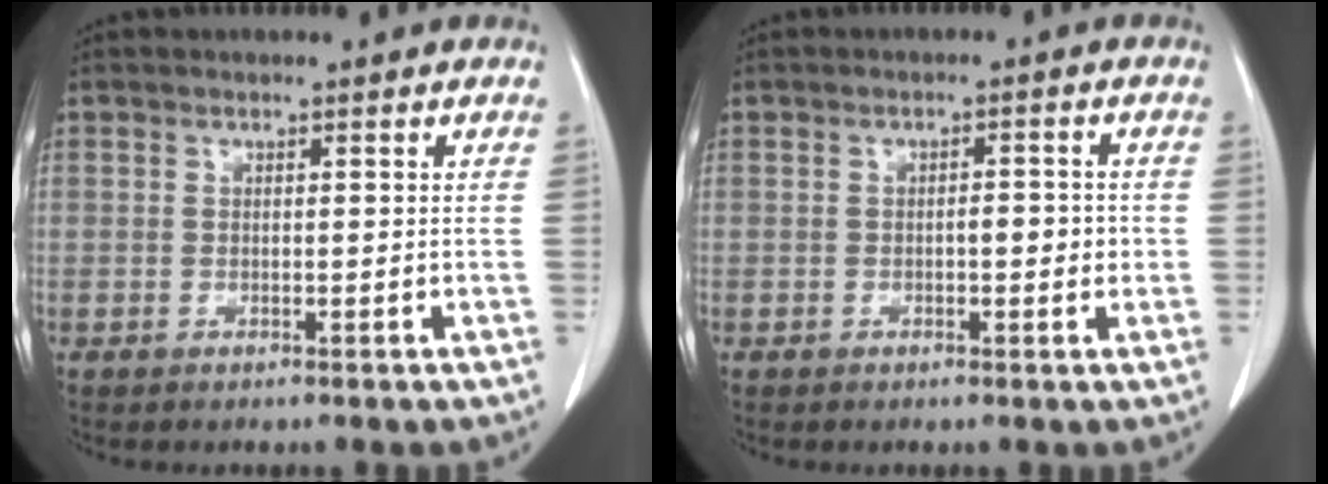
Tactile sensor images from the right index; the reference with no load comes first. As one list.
[{"total": 2.8, "force": [-0.4, 1.0, 2.6], "torque": [-0.039, 0.004, -0.005]}]